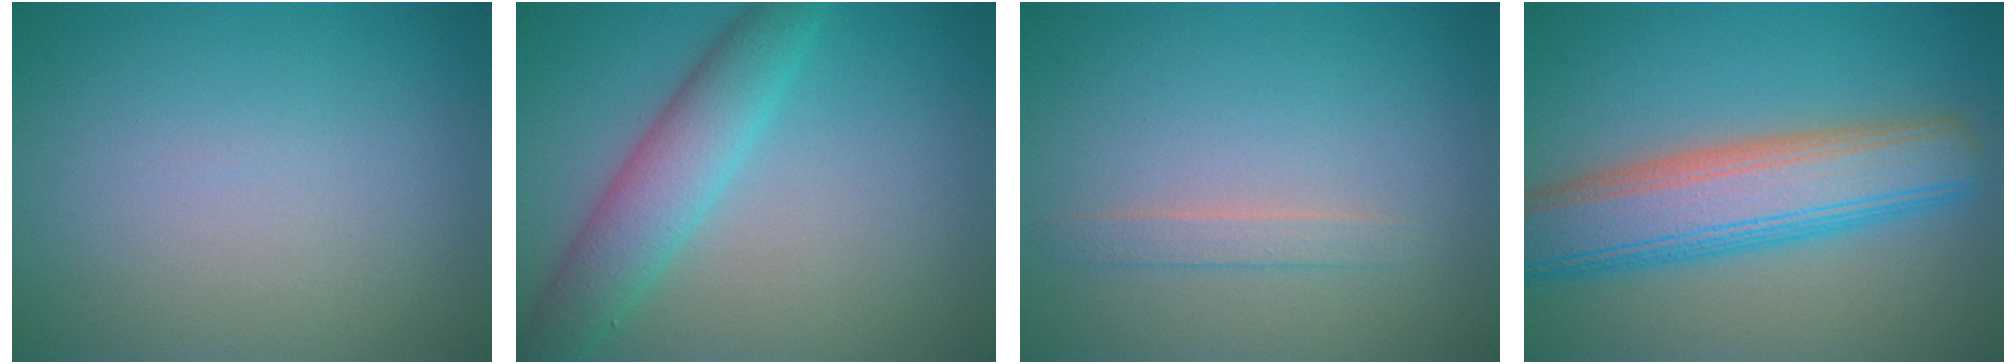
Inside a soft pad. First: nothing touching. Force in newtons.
{"total": 4.8, "press": 4.8, "slide": 0.0}
{"total": 1.3, "press": 1.3, "slide": 0.1}
{"total": 8.4, "press": 8.4, "slide": 0.3}